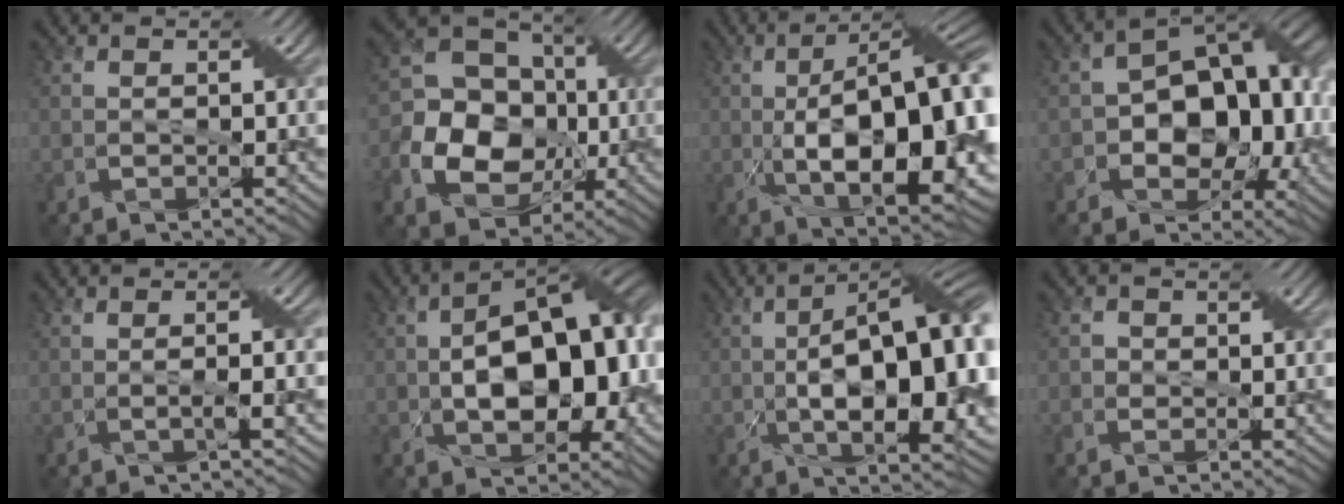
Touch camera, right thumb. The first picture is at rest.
{"total": 15.1, "force": [-2.5, 12.3, 8.4], "torque": [-0.186, -0.014, -0.058]}
{"total": 18.9, "force": [-1.7, 7.8, 17.2], "torque": [-0.257, 0.006, -0.035]}
{"total": 15.7, "force": [-0.9, 10.6, 11.6], "torque": [-0.132, -0.001, -0.015]}
{"total": 2.4, "force": [-0.4, 0.2, 2.3], "torque": [-0.041, 0.006, -0.010]}
{"total": 15.0, "force": [-0.7, 8.2, 12.5], "torque": [-0.187, 0.008, -0.012]}
{"total": 17.2, "force": [-1.0, 7.0, 15.7], "torque": [-0.229, 0.008, -0.018]}
{"total": 1.3, "force": [-0.1, 1.3, 0.2], "torque": [0.001, 0.002, -0.005]}